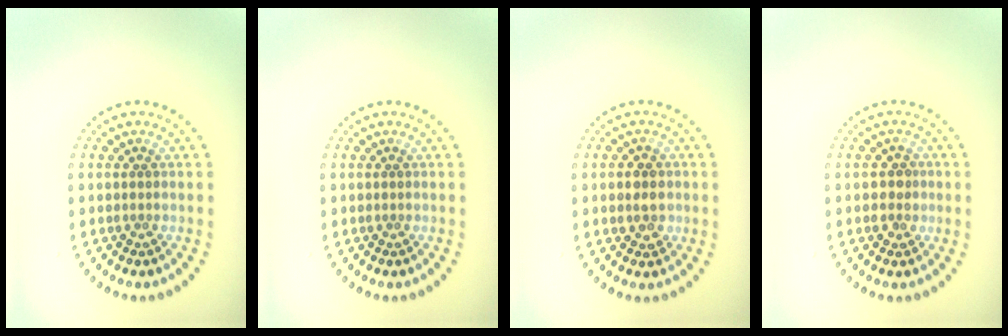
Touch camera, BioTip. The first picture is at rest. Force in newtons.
{"total": 0.0}
{"total": 2.3, "press": 2.2, "slide": 0.6}
{"total": 1.7, "press": 1.5, "slide": 0.7}